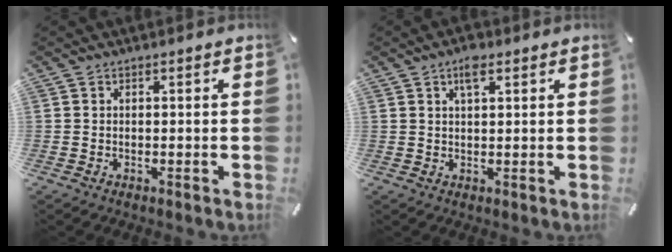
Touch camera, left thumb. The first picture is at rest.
{"total": 4.0, "force": [2.2, 1.5, 3.0], "torque": [-0.058, 0.003, 0.036]}